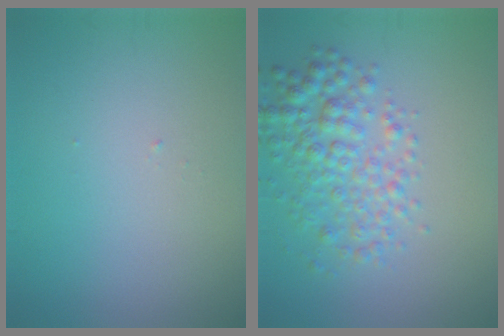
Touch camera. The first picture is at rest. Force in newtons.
{"total": 4.4, "press": 4.3, "slide": 0.2}